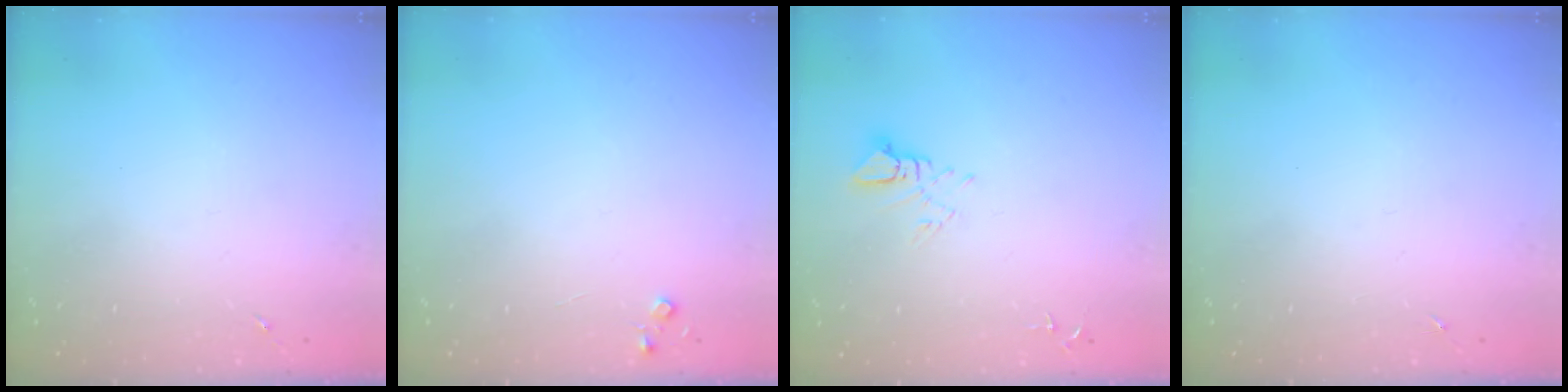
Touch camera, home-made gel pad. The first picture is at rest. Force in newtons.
{"total": 3.6, "press": 3.6, "slide": 0.4}
{"total": 5.0, "press": 5.0, "slide": 0.2}
{"total": 0.0}